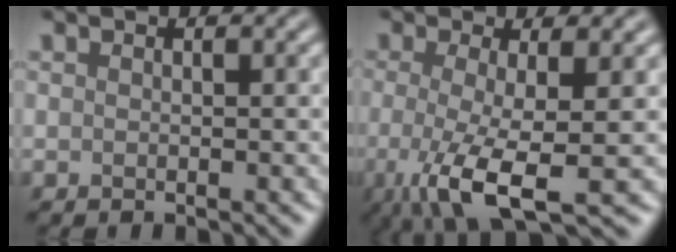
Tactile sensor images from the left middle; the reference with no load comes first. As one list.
[{"total": 6.3, "force": [-2.0, 1.3, 5.8], "torque": [-0.109, -0.011, -0.027]}]